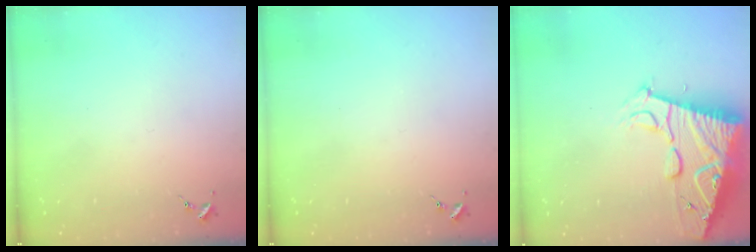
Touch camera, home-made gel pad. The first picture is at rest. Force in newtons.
{"total": 0.0}
{"total": 18.3, "press": 18.2, "slide": 1.7}